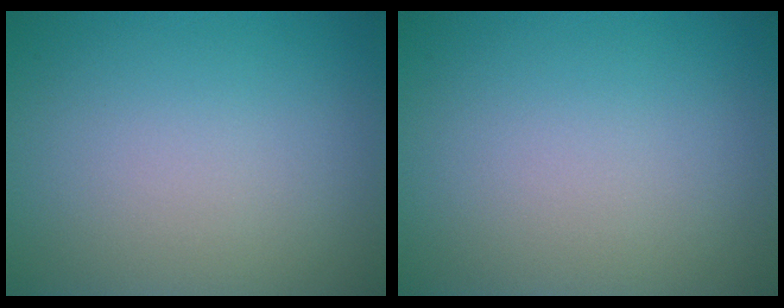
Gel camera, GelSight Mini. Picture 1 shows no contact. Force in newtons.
{"total": 0.0}